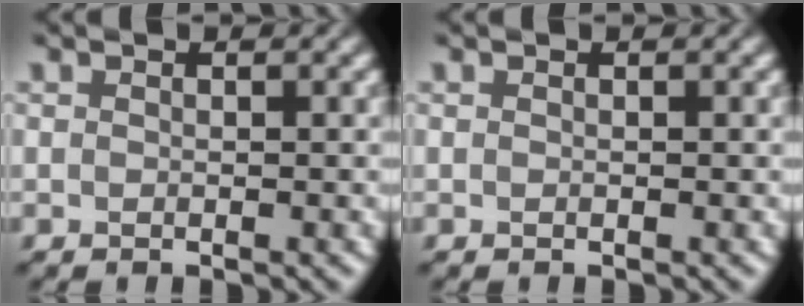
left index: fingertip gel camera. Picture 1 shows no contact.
{"total": 0.0}